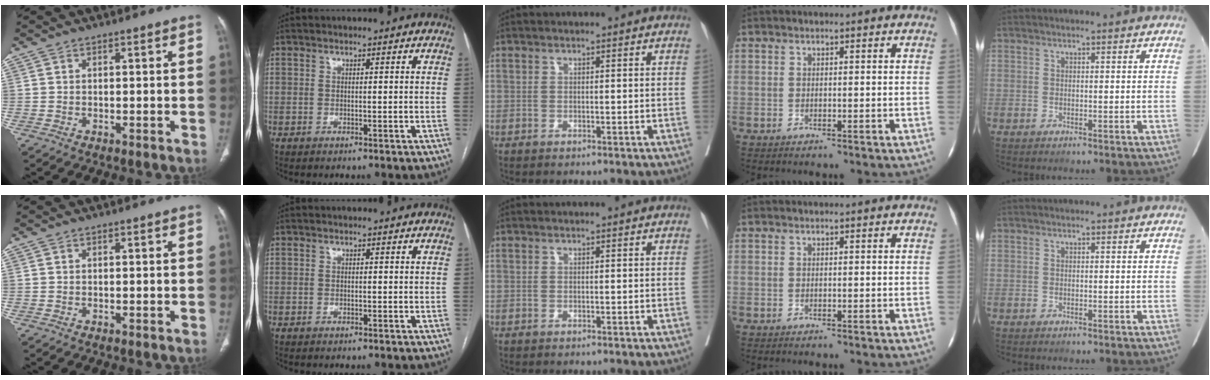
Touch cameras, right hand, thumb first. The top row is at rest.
{}